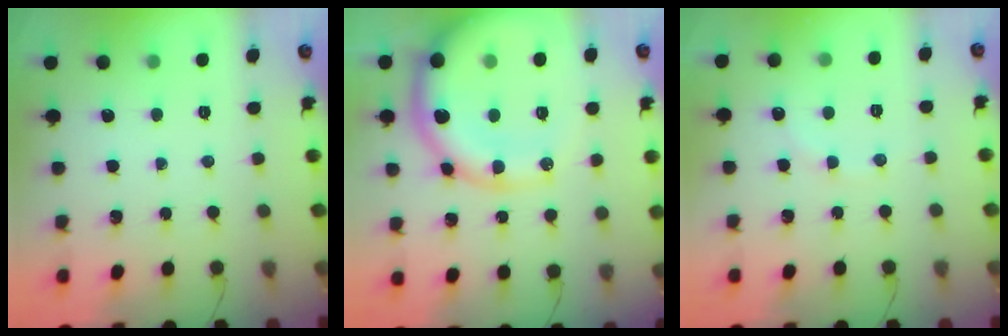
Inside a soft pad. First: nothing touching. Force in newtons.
{"total": 20.2, "press": 19.7, "slide": 4.6}
{"total": 5.0, "press": 4.8, "slide": 1.6}